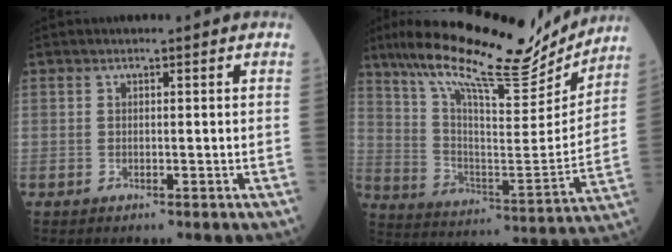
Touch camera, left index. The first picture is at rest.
{"total": 22.9, "force": [19.1, 3.8, 12.0], "torque": [-0.213, -0.003, 0.297]}